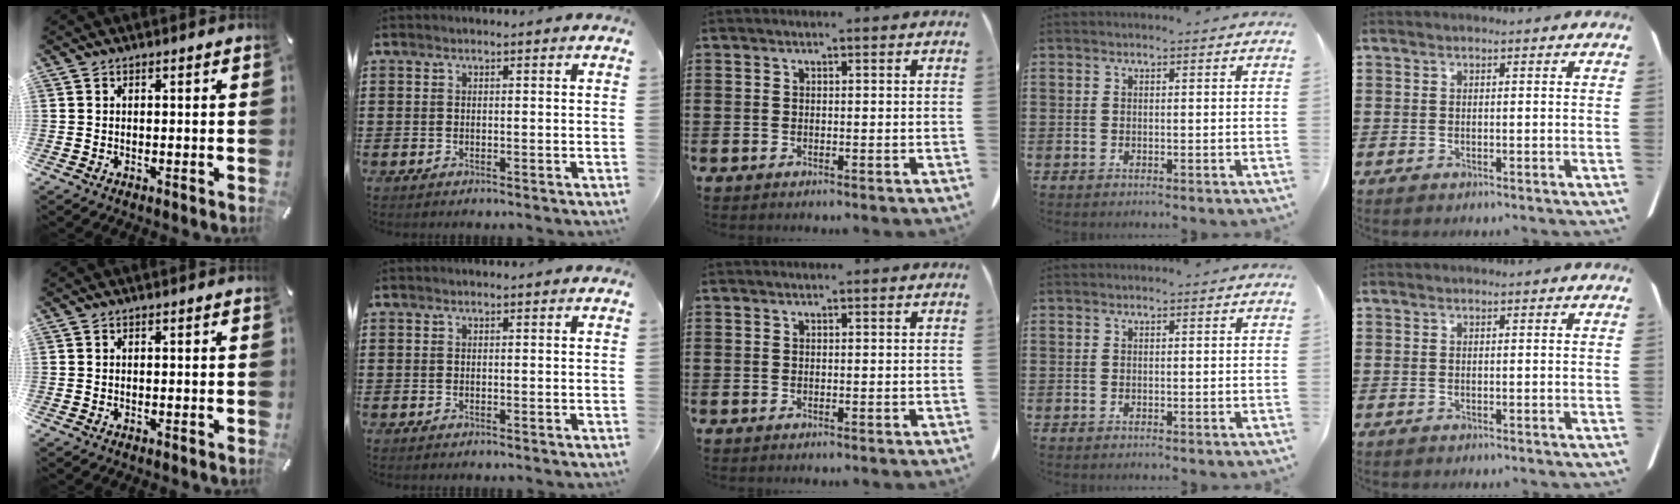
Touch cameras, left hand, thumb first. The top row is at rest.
{}